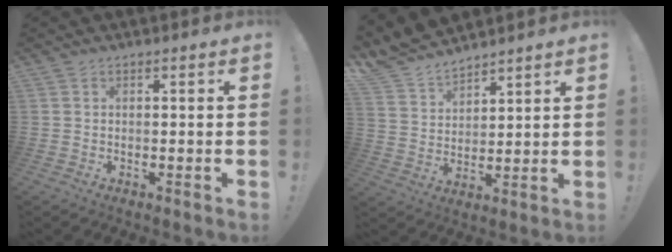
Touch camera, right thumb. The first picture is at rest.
{"total": 10.1, "force": [9.1, 3.9, 2.0], "torque": [-0.062, -0.072, 0.178]}